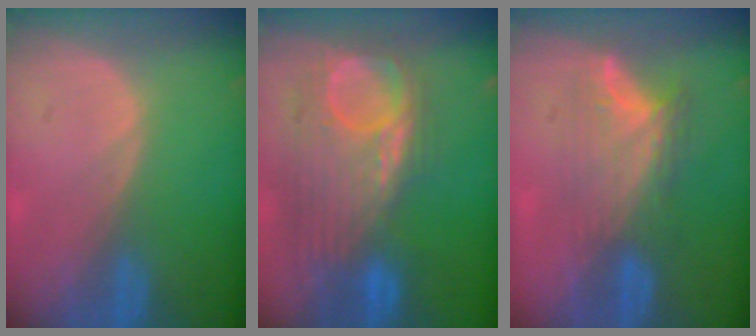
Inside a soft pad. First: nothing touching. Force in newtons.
{"total": 11.2, "press": 10.4, "slide": 4.1}
{"total": 7.9, "press": 6.8, "slide": 4.1}